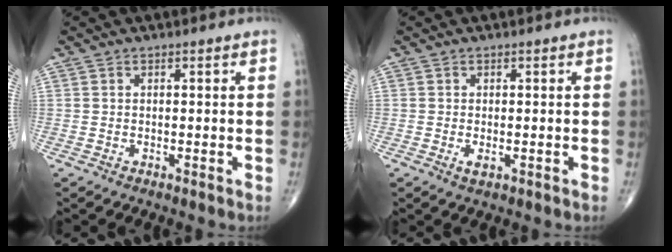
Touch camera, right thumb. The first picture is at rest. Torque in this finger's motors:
{"motor_torque": [-0.28, -0.22, -0.17, -0.02, 0.05]}